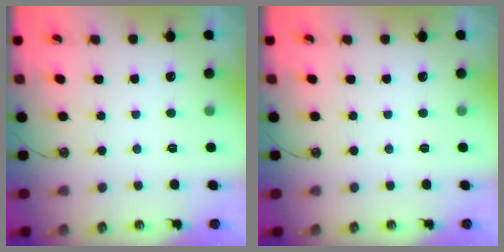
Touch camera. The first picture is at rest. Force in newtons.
{"total": 0.0}